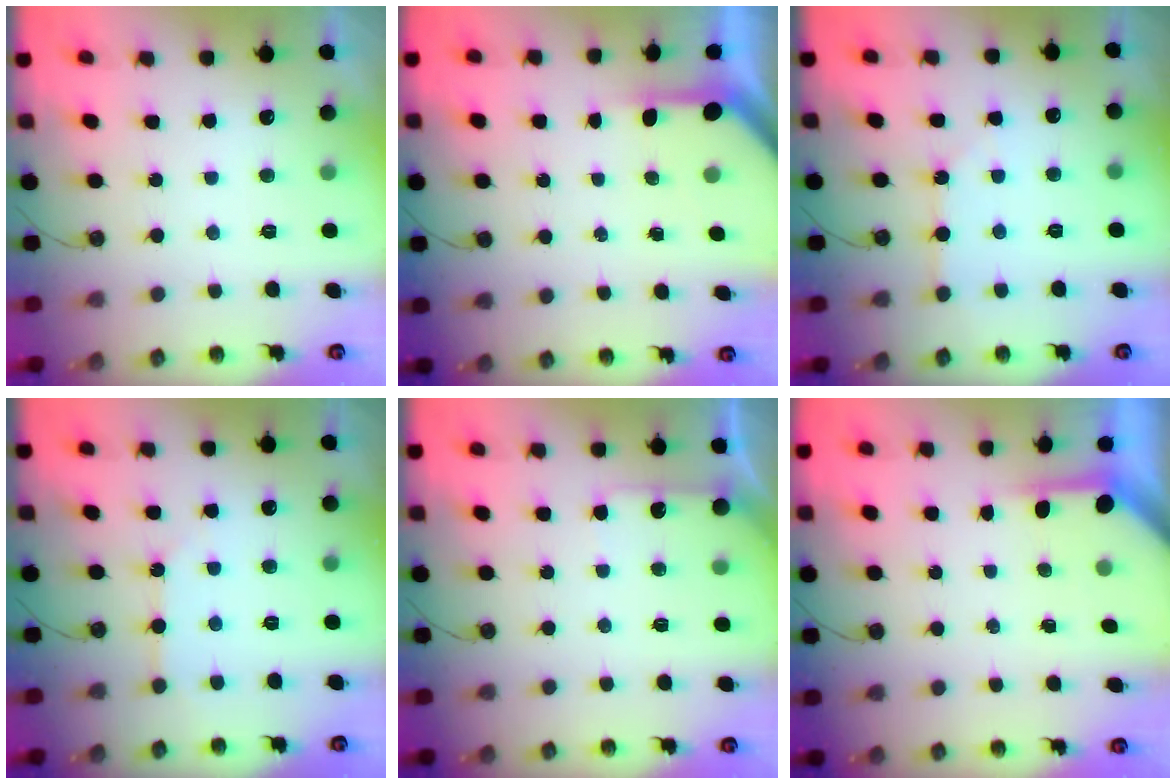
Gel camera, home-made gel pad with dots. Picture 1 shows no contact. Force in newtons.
{"total": 3.8, "press": 3.8, "slide": 0.3}
{"total": 3.5, "press": 3.4, "slide": 0.6}
{"total": 3.9, "press": 3.8, "slide": 0.6}
{"total": 3.9, "press": 3.8, "slide": 0.5}
{"total": 3.7, "press": 3.7, "slide": 0.4}